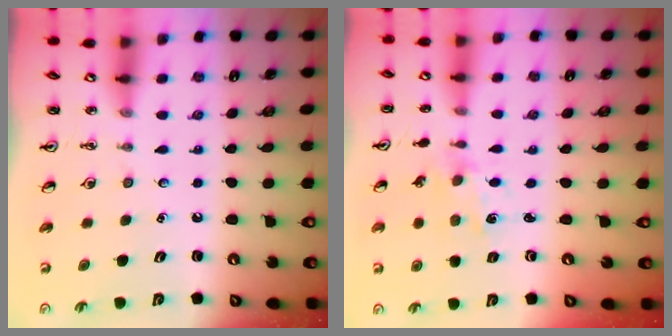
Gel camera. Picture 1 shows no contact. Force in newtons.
{"total": 0.8, "press": 0.8, "slide": 0.2}